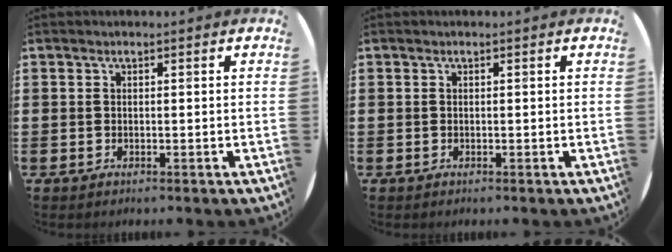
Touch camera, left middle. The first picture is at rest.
{"total": 0.0}